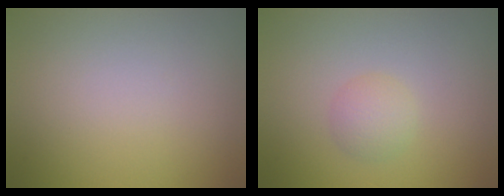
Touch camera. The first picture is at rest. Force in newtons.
{"total": 1.8, "press": 1.8, "slide": 0.2}